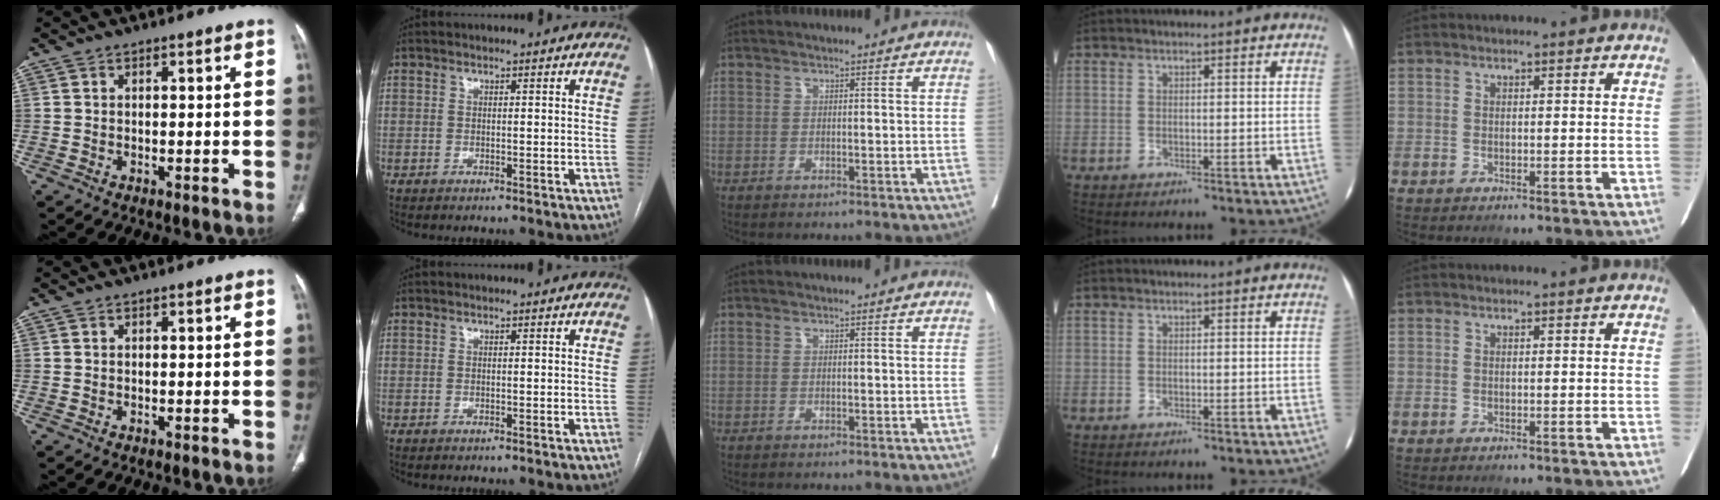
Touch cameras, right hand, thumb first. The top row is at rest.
{}